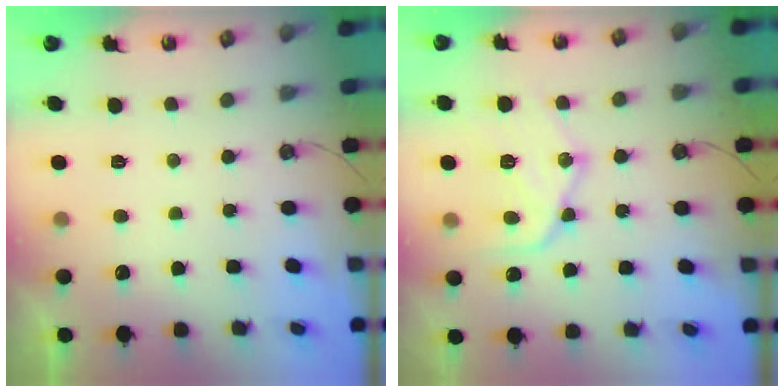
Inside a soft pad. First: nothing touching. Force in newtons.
{"total": 16.0, "press": 16.0, "slide": 1.6}